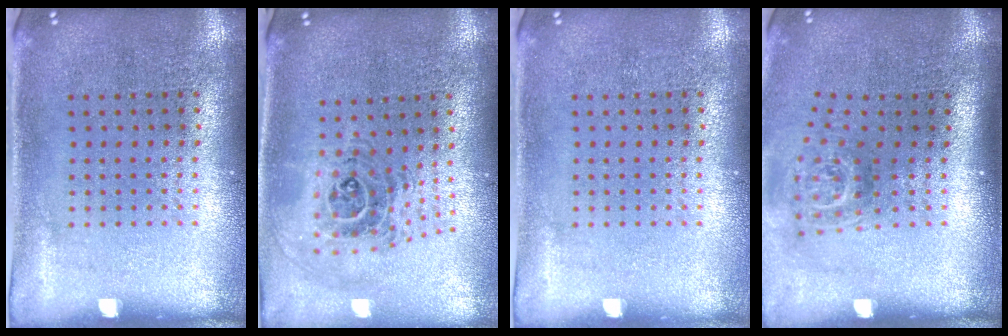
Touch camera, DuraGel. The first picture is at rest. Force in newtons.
{"total": 1.2, "press": 1.1, "slide": 0.5}
{"total": 0.0}
{"total": 1.8, "press": 1.2, "slide": 1.3}